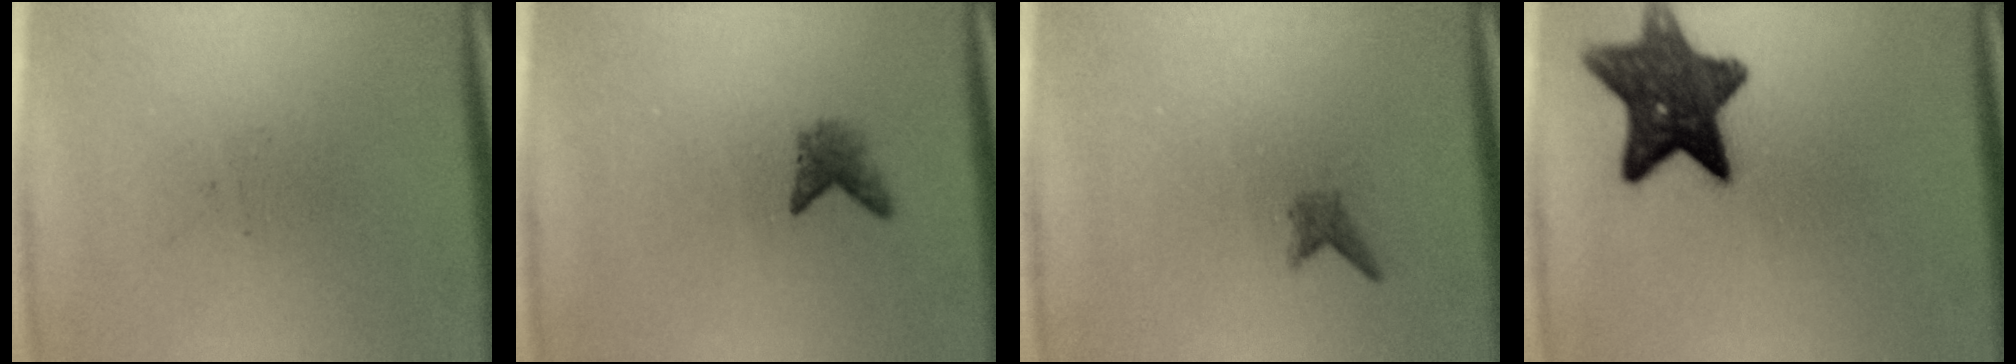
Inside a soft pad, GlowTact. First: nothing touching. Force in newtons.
{"total": 1.8}
{"total": 1.0}
{"total": 11.2}